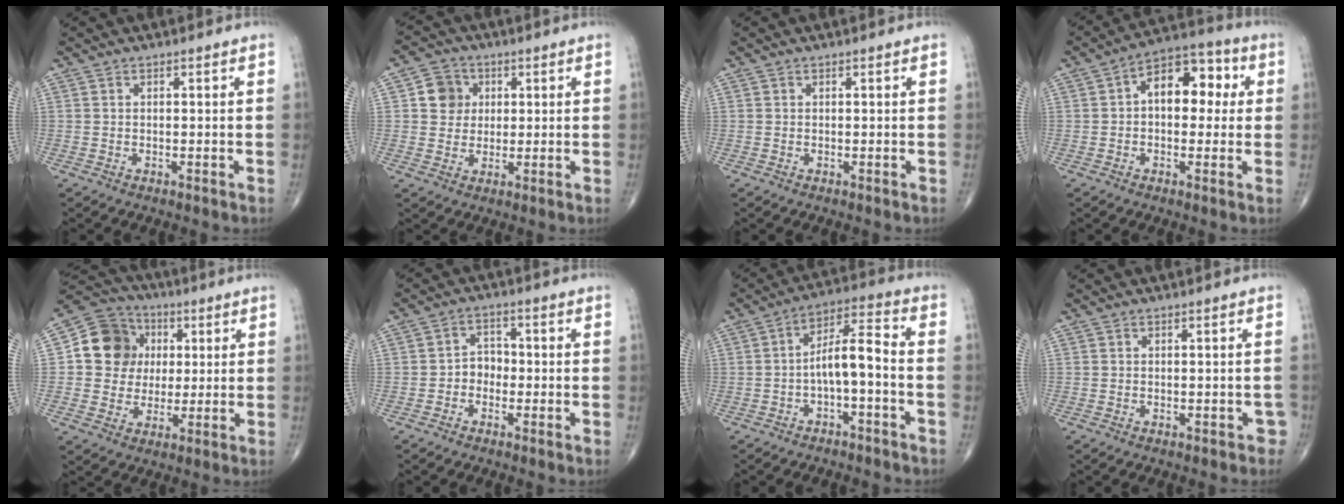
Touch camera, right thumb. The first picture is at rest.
{"total": 6.1, "force": [1.4, 5.6, 2.0], "torque": [-0.004, 0.001, 0.020]}
{"total": 0.0}
{"total": 11.7, "force": [1.7, 7.2, 9.1], "torque": [-0.097, 0.031, 0.015]}
{"total": 12.6, "force": [2.1, 11.4, 5.0], "torque": [-0.053, 0.009, 0.031]}
{"total": 3.7, "force": [-1.2, 3.1, 1.8], "torque": [-0.006, 0.019, -0.030]}
{"total": 8.0, "force": [-2.1, 2.0, 7.5], "torque": [-0.135, 0.052, -0.036]}
{"total": 1.4, "force": [-0.7, 1.0, 0.8], "torque": [0.005, 0.008, -0.008]}